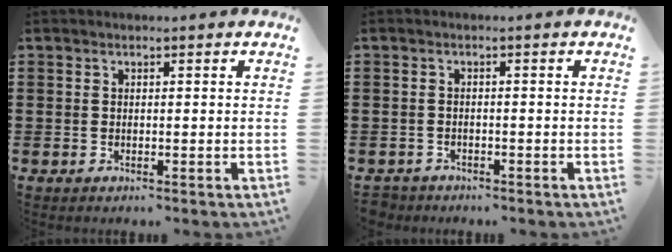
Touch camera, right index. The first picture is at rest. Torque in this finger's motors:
{"motor_torque": [0.06, -0.03, -0.02, -0.02]}